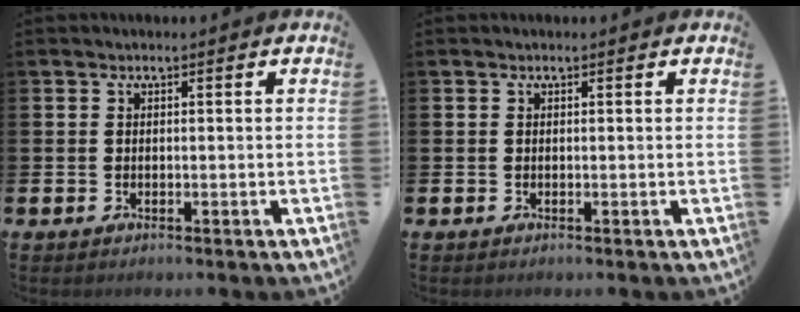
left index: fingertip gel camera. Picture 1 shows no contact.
{"total": 0.0}